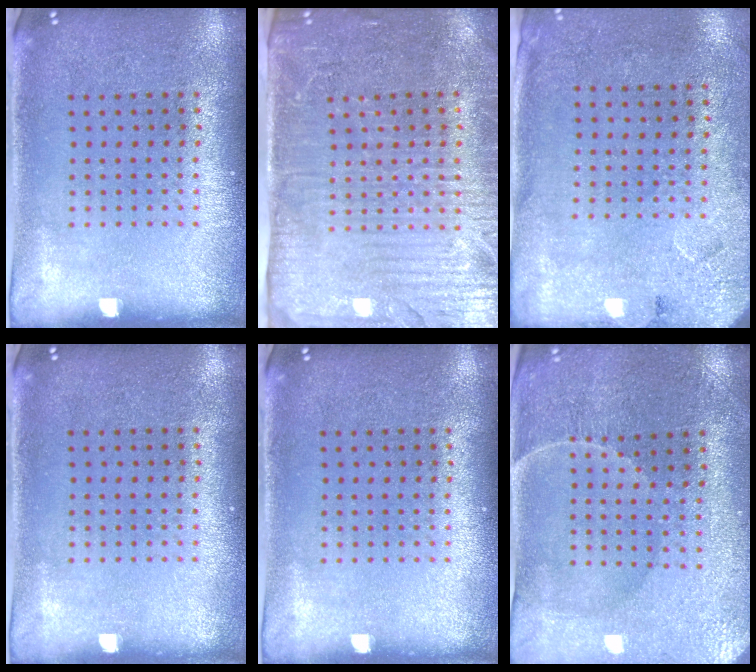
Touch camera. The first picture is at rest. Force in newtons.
{"total": 4.2, "press": 3.7, "slide": 2.0}
{"total": 2.7, "press": 2.2, "slide": 1.6}
{"total": 0.0}
{"total": 0.0}
{"total": 1.0, "press": 0.9, "slide": 0.3}